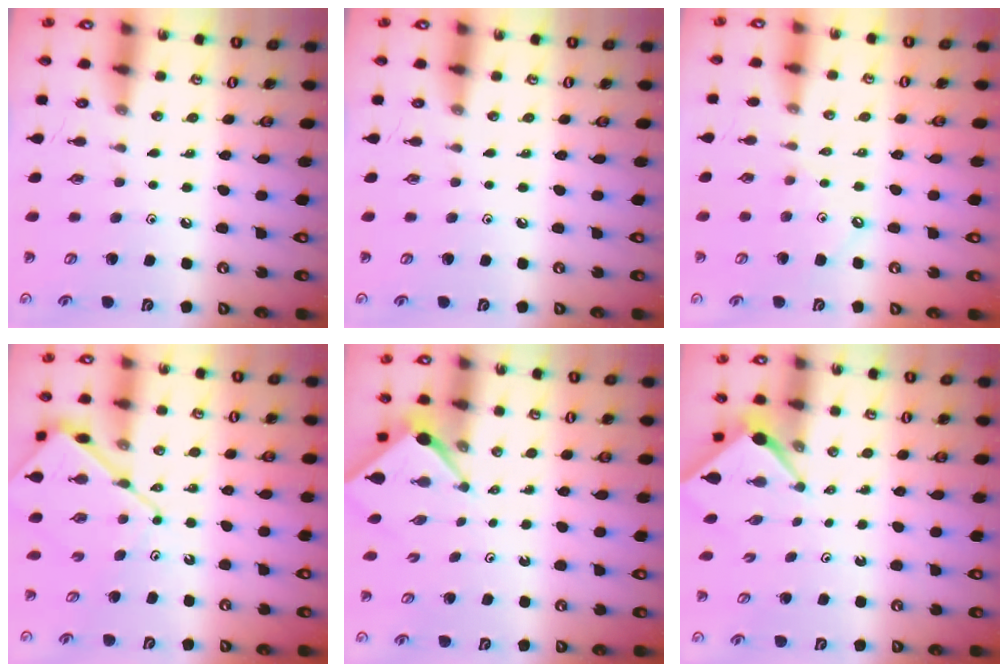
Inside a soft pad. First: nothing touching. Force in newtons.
{"total": 0.0}
{"total": 2.5, "press": 2.5, "slide": 0.5}
{"total": 10.7, "press": 10.6, "slide": 1.0}
{"total": 2.4, "press": 2.4, "slide": 0.3}
{"total": 2.4, "press": 2.4, "slide": 0.3}